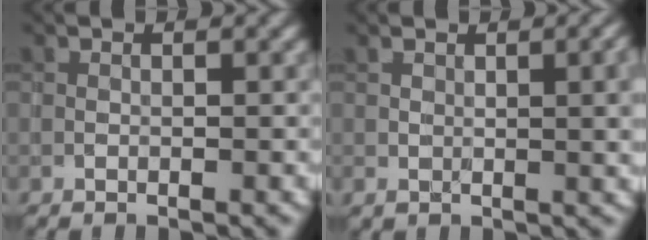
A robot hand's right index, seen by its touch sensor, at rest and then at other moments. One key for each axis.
{"total": 4.8, "fx": 0.9, "fy": 2.2, "fz": 4.2, "tx": -0.061, "ty": -0.008, "tz": 0.026}